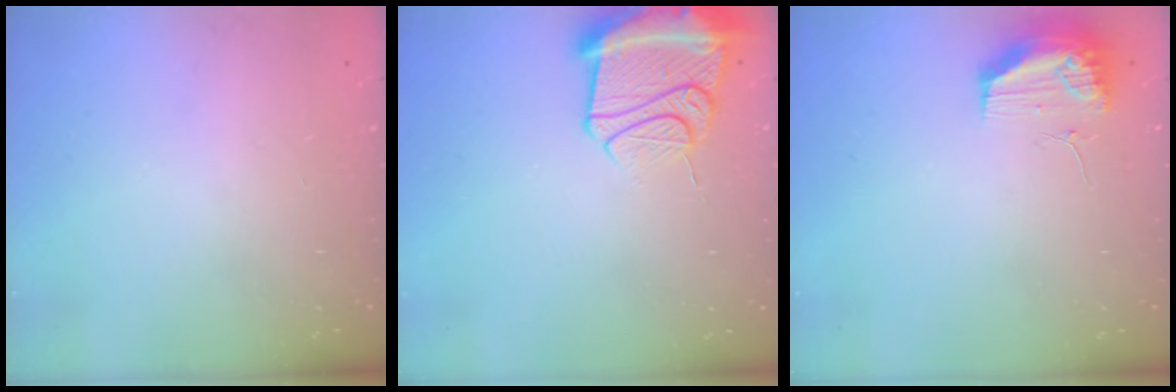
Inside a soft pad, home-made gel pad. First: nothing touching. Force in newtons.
{"total": 15.3, "press": 15.2, "slide": 1.8}
{"total": 13.5, "press": 11.5, "slide": 7.0}